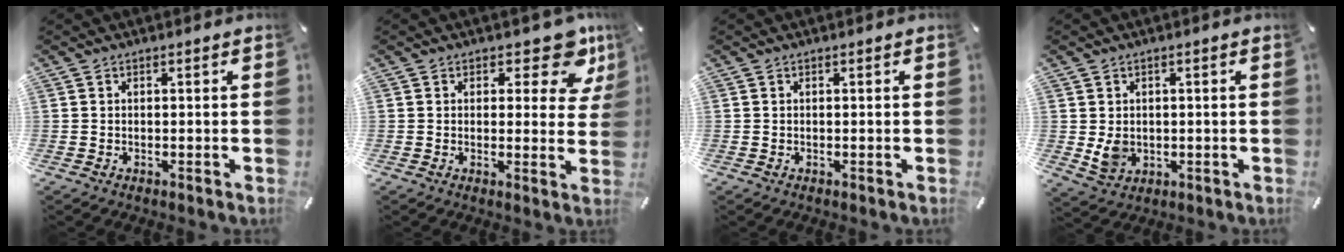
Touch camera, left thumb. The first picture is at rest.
{"total": 9.5, "force": [5.9, 4.5, 5.9], "torque": [-0.056, -0.040, 0.097]}
{"total": 0.0}
{"total": 4.9, "force": [0.4, 4.4, 2.2], "torque": [-0.047, -0.004, 0.005]}